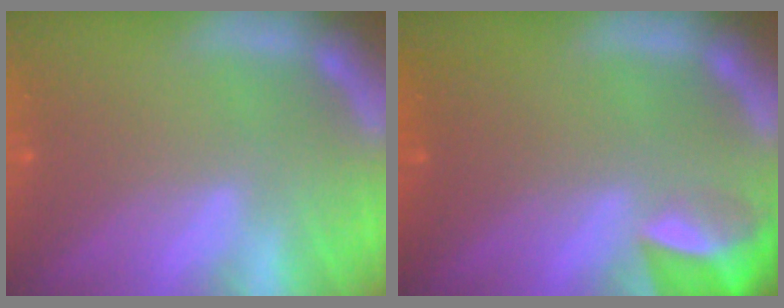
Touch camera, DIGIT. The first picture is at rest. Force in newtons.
{"total": 4.9}